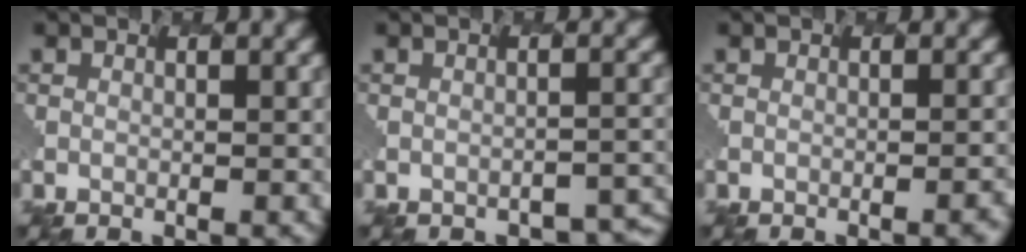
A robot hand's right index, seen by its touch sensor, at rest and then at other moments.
{"total": 3.0, "force": [-2.2, 0.9, 1.8], "torque": [-0.036, -0.008, -0.024]}
{"total": 3.0, "force": [-0.9, 1.3, 2.6], "torque": [-0.013, 0.002, -0.004]}